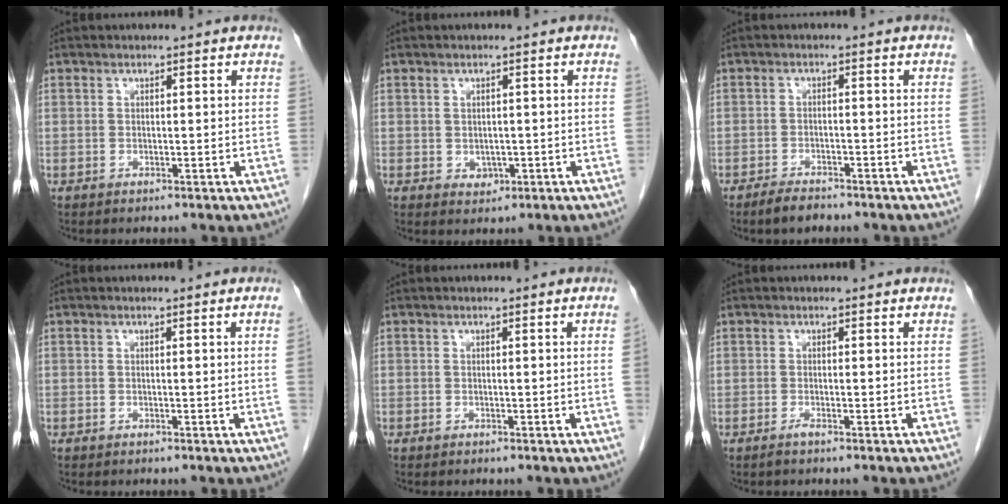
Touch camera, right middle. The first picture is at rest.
{"total": 1.8, "force": [-0.4, 1.5, 1.0], "torque": [-0.015, 0.000, 0.002]}
{"total": 3.4, "force": [-2.9, 1.0, 1.4], "torque": [-0.030, -0.002, -0.048]}
{"total": 1.1, "force": [-0.2, -0.5, 1.0], "torque": [-0.005, 0.002, -0.005]}
{"total": 0.9, "force": [-0.2, -0.4, 0.8], "torque": [-0.004, 0.002, -0.005]}
{"total": 0.8, "force": [-0.7, -0.1, 0.5], "torque": [-0.011, -0.001, -0.013]}